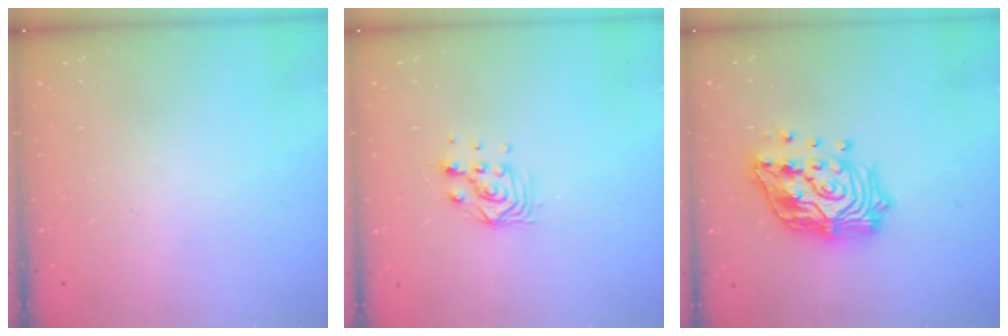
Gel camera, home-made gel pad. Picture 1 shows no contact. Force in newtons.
{"total": 7.4, "press": 7.3, "slide": 0.6}
{"total": 19.6, "press": 19.5, "slide": 2.3}